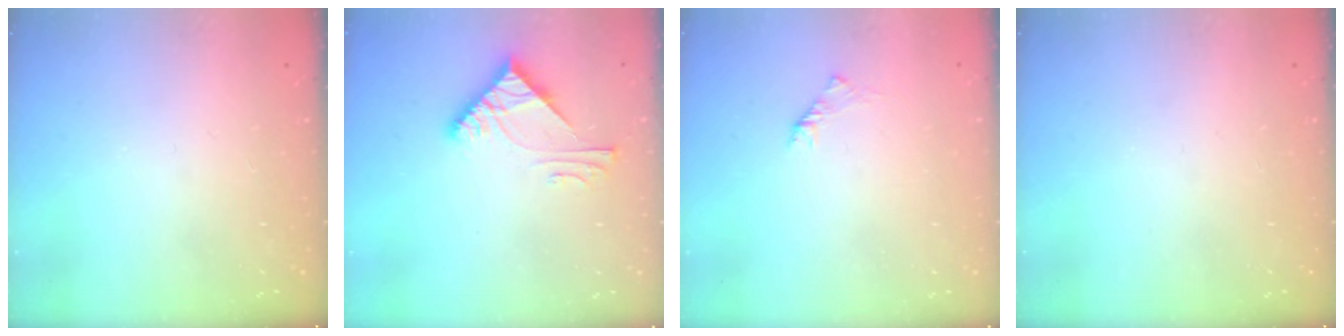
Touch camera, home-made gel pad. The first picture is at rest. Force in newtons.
{"total": 6.6, "press": 6.6, "slide": 0.5}
{"total": 1.6, "press": 1.4, "slide": 0.6}
{"total": 0.0}